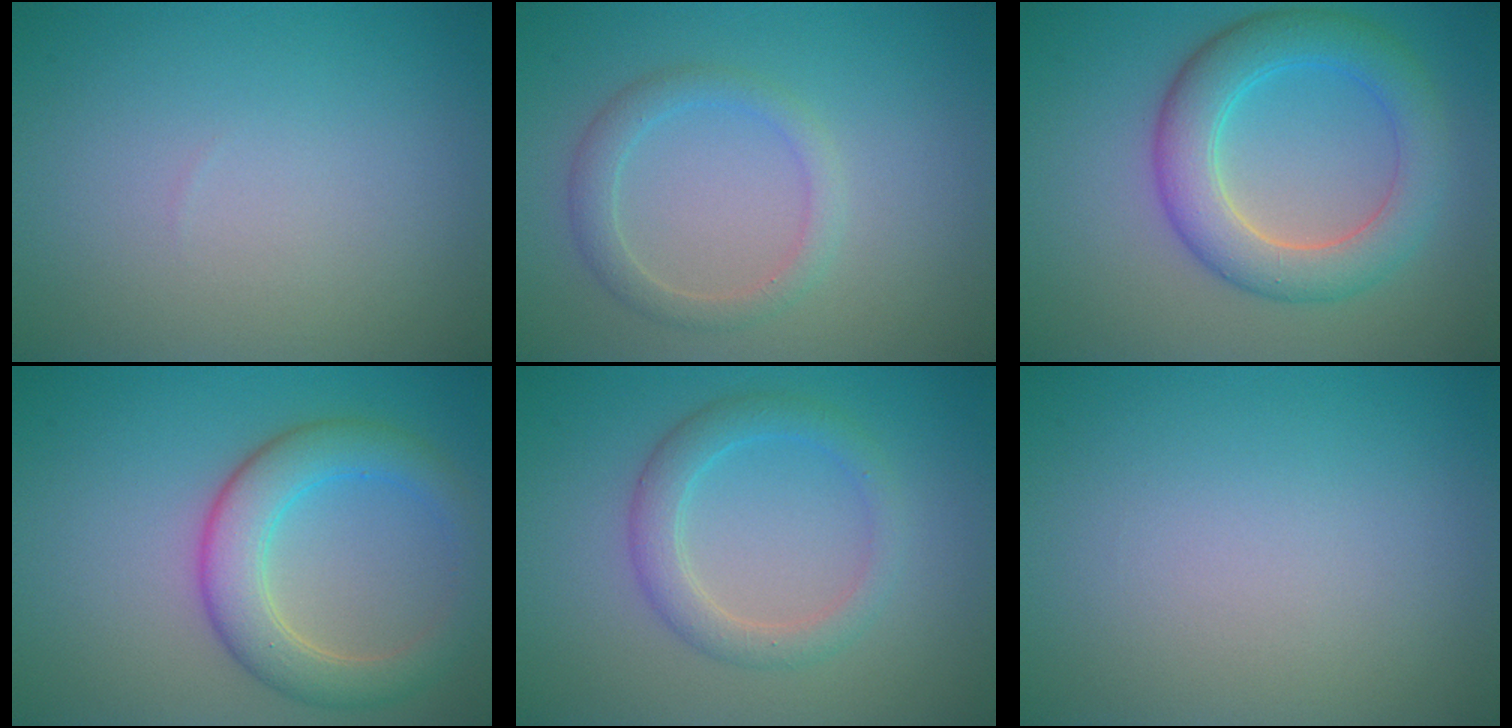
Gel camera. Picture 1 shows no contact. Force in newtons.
{"total": 2.3, "press": 2.3, "slide": 0.1}
{"total": 5.9, "press": 5.9, "slide": 0.1}
{"total": 5.0, "press": 5.0, "slide": 0.3}
{"total": 3.0, "press": 3.0, "slide": 0.2}
{"total": 0.0}